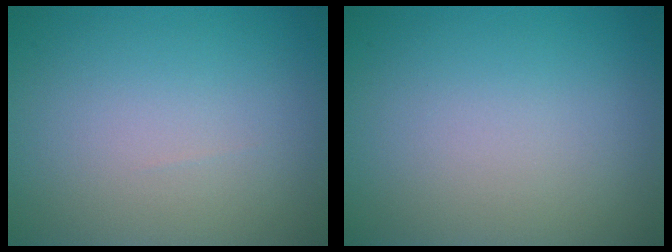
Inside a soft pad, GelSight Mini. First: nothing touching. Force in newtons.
{"total": 0.0}